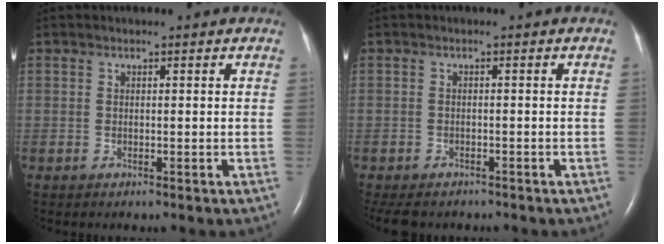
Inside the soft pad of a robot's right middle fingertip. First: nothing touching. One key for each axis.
{"total": 6.5, "fx": -5.4, "fy": 2.7, "fz": 2.3, "tx": -0.035, "ty": -0.003, "tz": -0.076}